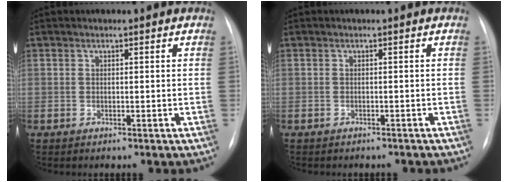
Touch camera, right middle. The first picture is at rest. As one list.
[{"total": 3.1, "force": [-2.7, 1.2, 0.9], "torque": [-0.016, -0.003, -0.029]}]